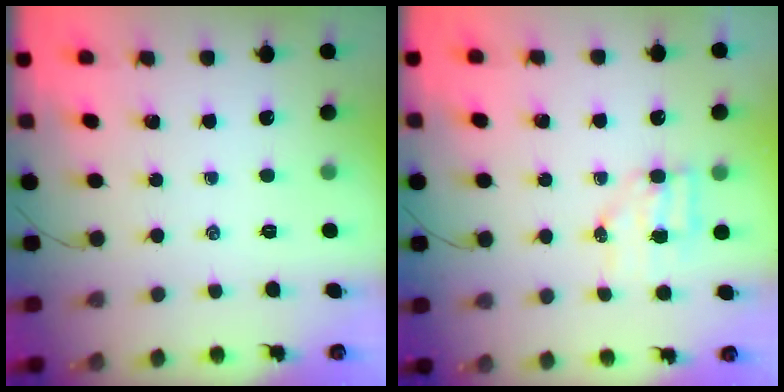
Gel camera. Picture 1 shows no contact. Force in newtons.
{"total": 5.6, "press": 5.6, "slide": 0.6}